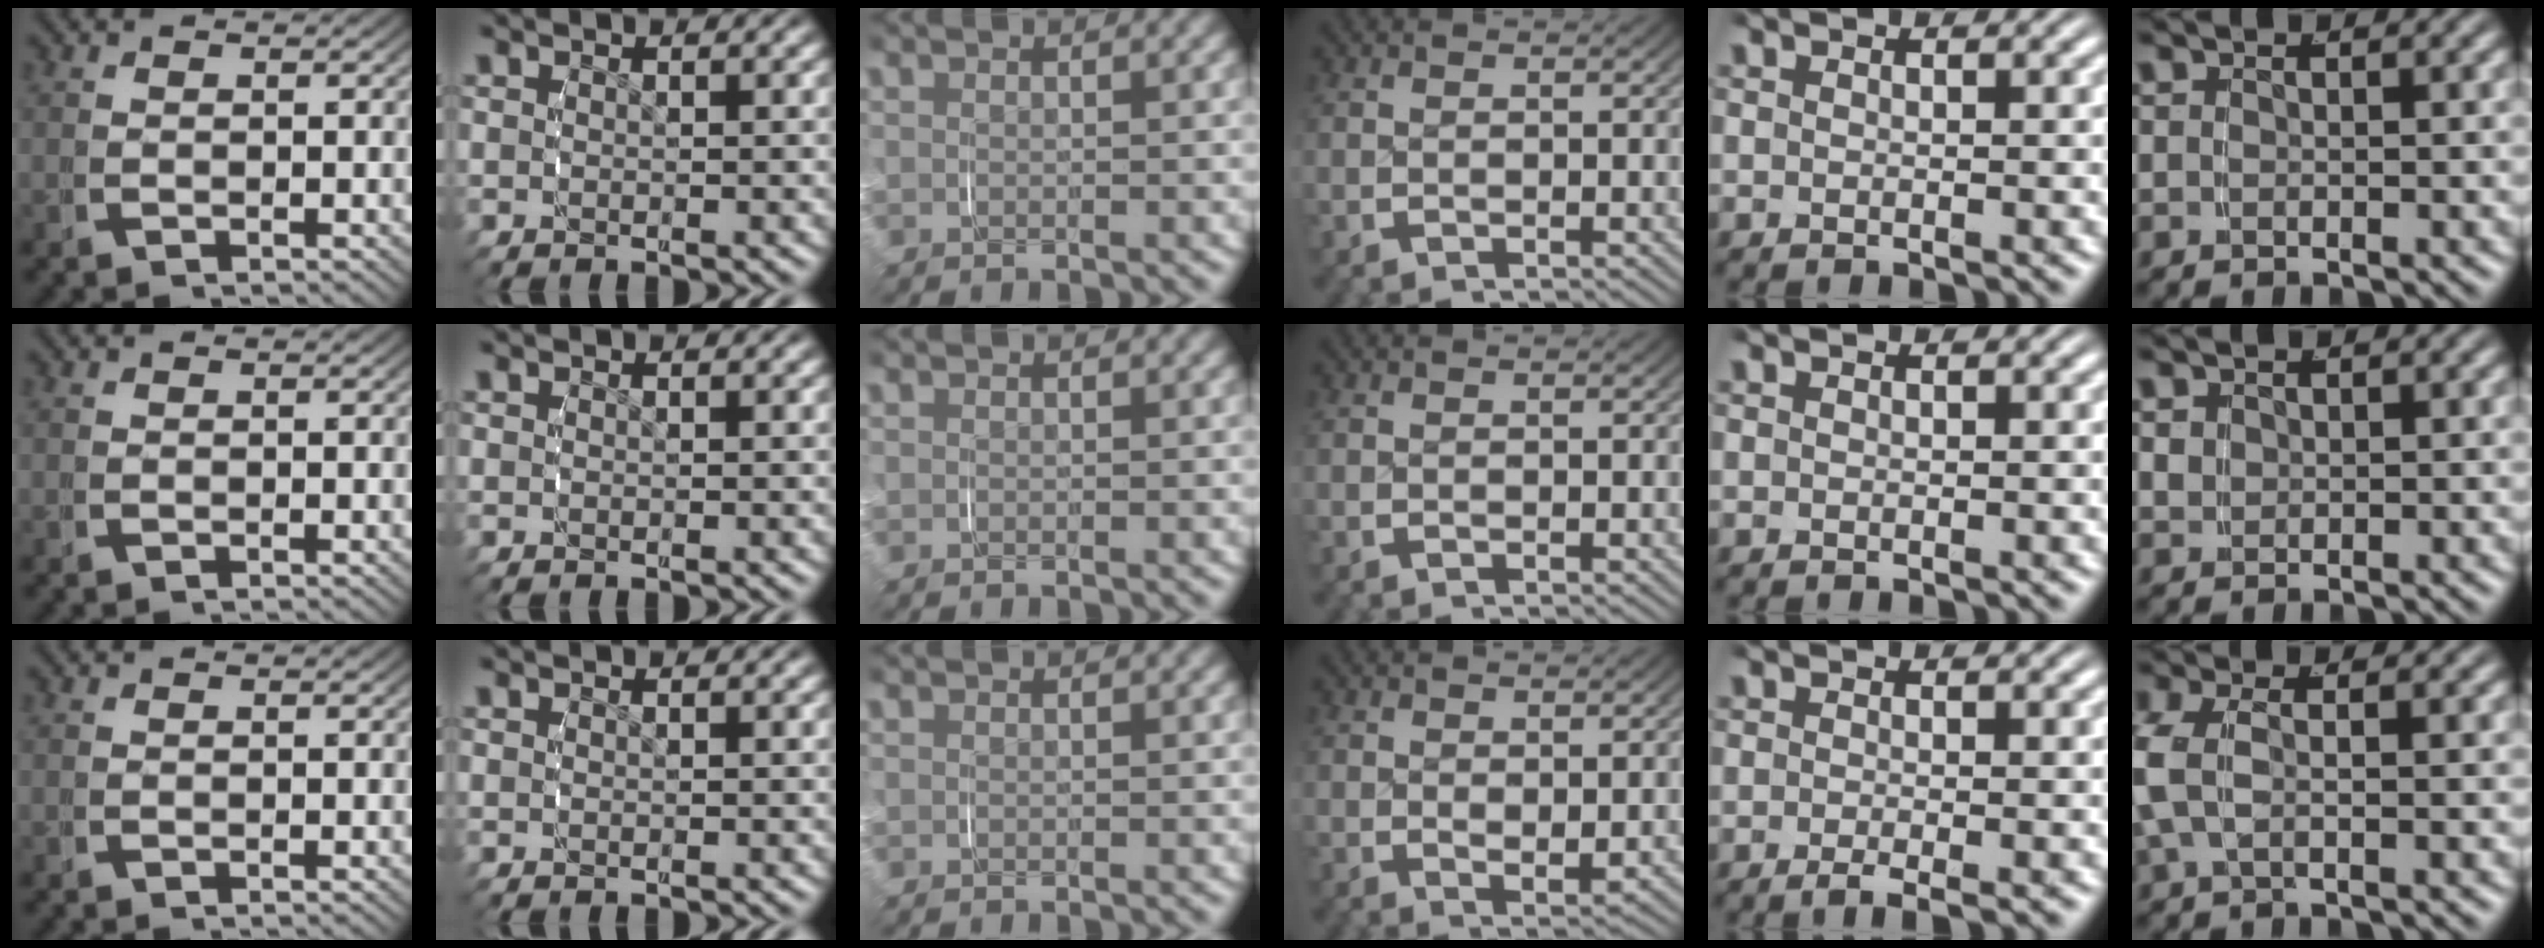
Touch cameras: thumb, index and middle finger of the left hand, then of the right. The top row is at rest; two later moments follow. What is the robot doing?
{"motion": "grasp_and_lifting", "object": "toothpaste"}